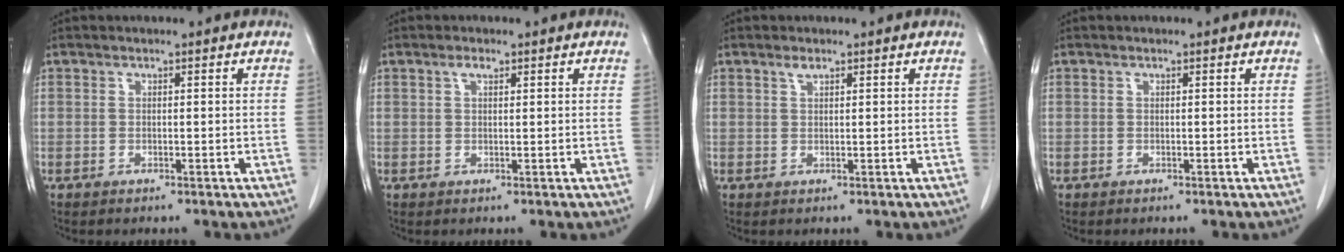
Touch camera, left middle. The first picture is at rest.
{"total": 1.3, "force": [0.8, 0.4, 0.9], "torque": [-0.018, 0.004, 0.014]}
{"total": 1.1, "force": [0.8, 0.3, 0.7], "torque": [-0.017, 0.003, 0.017]}
{"total": 0.0}